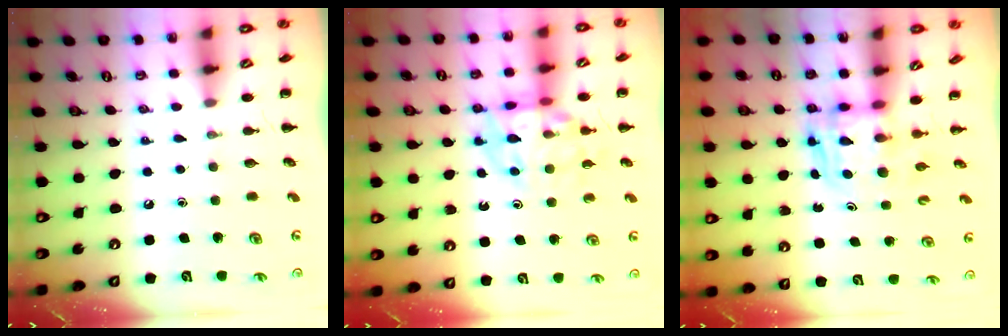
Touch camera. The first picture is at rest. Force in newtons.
{"total": 13.6, "press": 13.4, "slide": 2.4}
{"total": 2.6, "press": 2.6, "slide": 0.2}